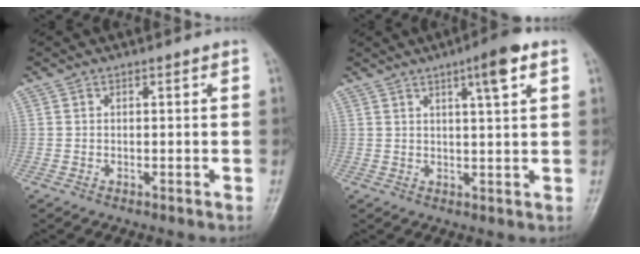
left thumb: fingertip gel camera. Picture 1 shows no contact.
{"total": 6.3, "force": [3.3, 0.9, 5.4], "torque": [-0.080, -0.008, 0.047]}